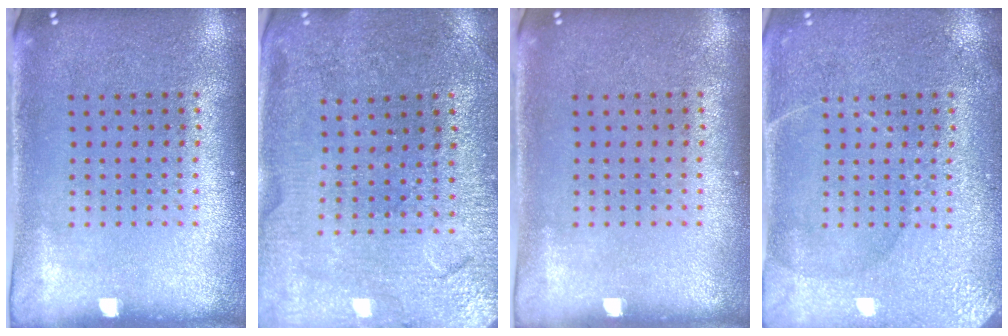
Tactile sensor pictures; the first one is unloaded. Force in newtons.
{"total": 1.3, "press": 1.3, "slide": 0.1}
{"total": 0.0}
{"total": 4.3, "press": 4.3, "slide": 0.6}